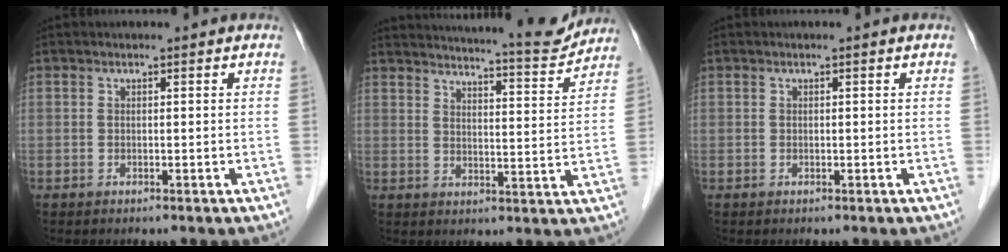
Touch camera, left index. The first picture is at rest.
{"total": 13.3, "force": [12.8, 0.3, 3.7], "torque": [-0.053, -0.023, 0.162]}
{"total": 0.0}